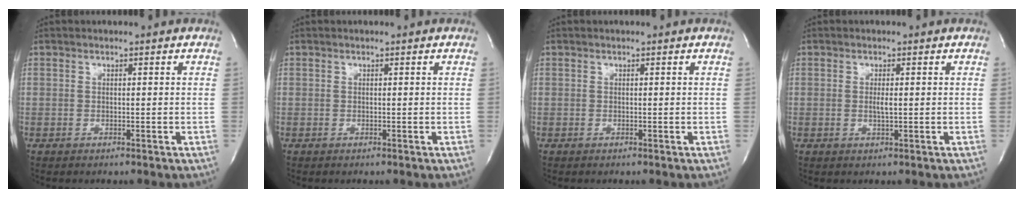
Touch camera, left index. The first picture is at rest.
{"total": 0.0}
{"total": 0.0}
{"total": 1.2, "force": [-0.1, 0.0, 1.2], "torque": [-0.028, -0.006, -0.002]}